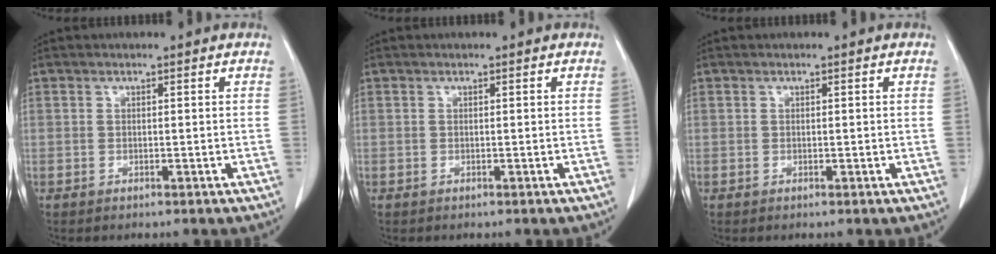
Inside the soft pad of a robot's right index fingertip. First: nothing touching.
{"total": 0.0}
{"total": 0.0}